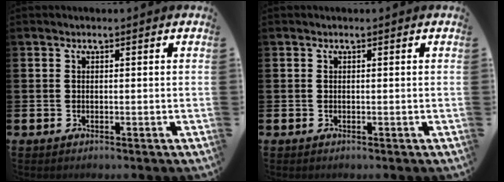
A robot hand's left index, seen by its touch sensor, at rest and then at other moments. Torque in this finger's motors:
{"motor_torque": [-0.10, 0.10, 0.00, 0.00]}